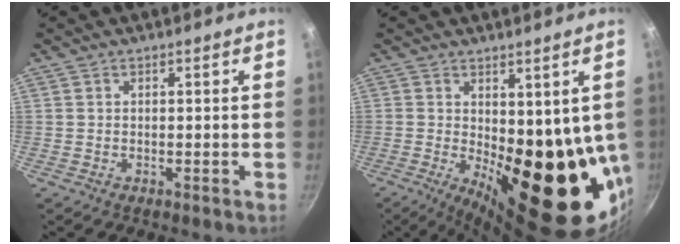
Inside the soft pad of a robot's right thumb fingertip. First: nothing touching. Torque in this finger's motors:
{"motor_torque": [-0.18, 1.77, 2.77, 0.00, 0.24]}